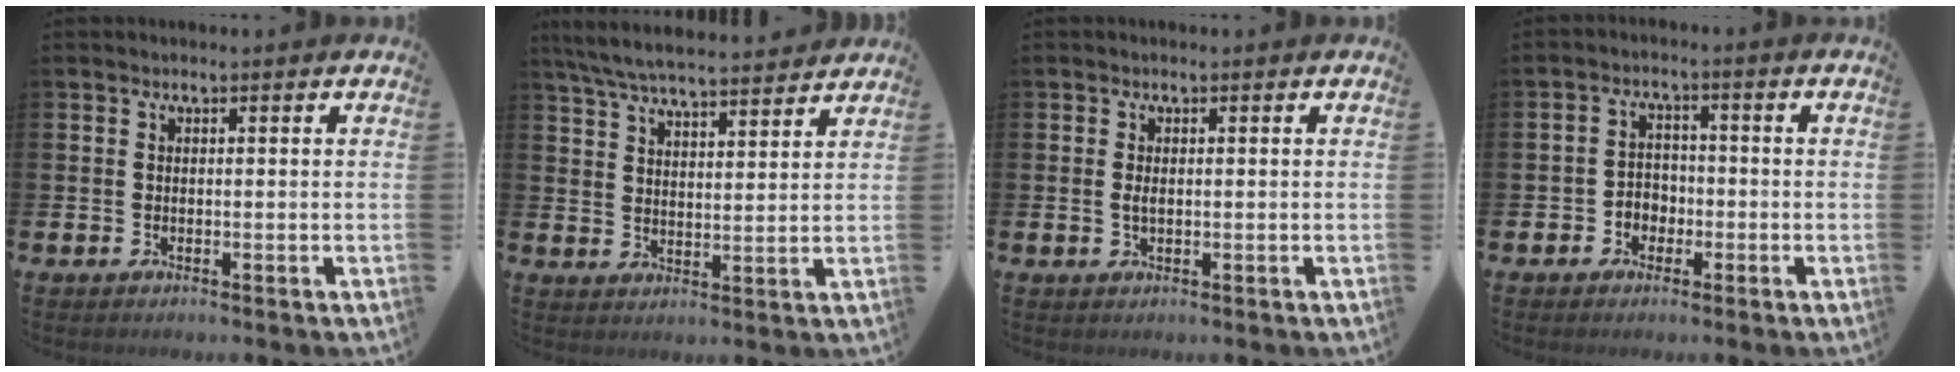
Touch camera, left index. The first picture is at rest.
{"total": 6.7, "force": [6.4, 0.6, 1.6], "torque": [-0.056, -0.034, 0.116]}
{"total": 1.0, "force": [0.1, 0.5, 0.9], "torque": [-0.017, 0.004, -0.001]}
{"total": 2.8, "force": [-1.6, 2.2, 0.8], "torque": [-0.019, 0.007, -0.036]}